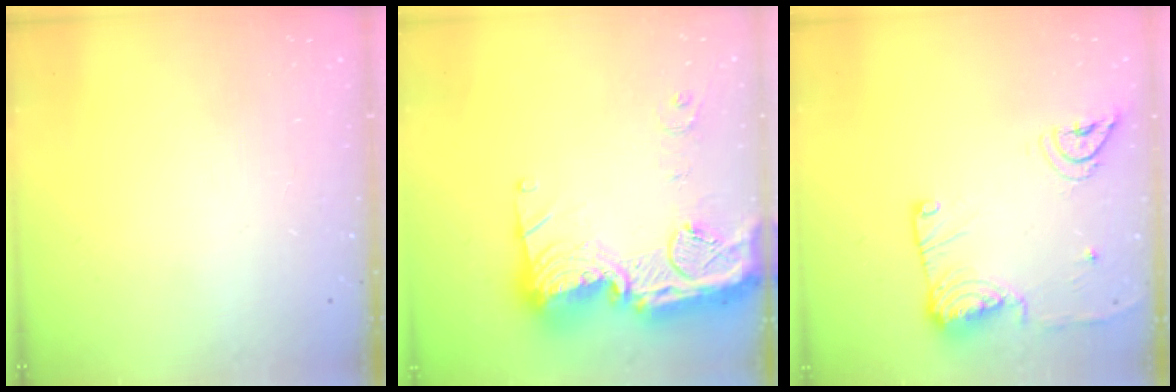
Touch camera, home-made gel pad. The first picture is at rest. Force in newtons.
{"total": 23.2, "press": 23.1, "slide": 2.1}
{"total": 13.5, "press": 13.4, "slide": 1.7}